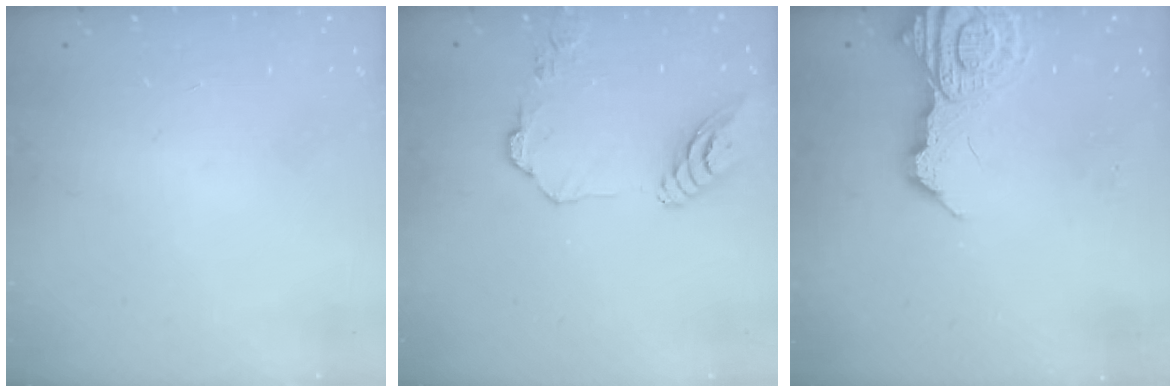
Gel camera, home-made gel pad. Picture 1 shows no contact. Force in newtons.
{"total": 11.4, "press": 11.4, "slide": 0.9}
{"total": 14.3, "press": 14.3, "slide": 1.4}